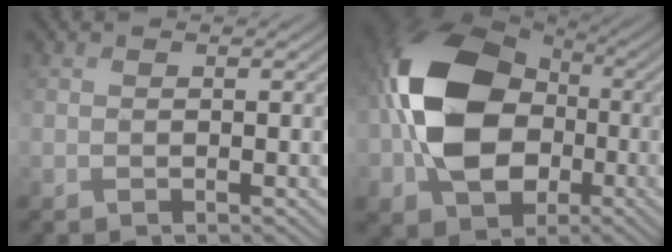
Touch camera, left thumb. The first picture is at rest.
{"total": 16.4, "force": [-1.4, 12.1, 10.9], "torque": [-0.235, -0.005, -0.031]}